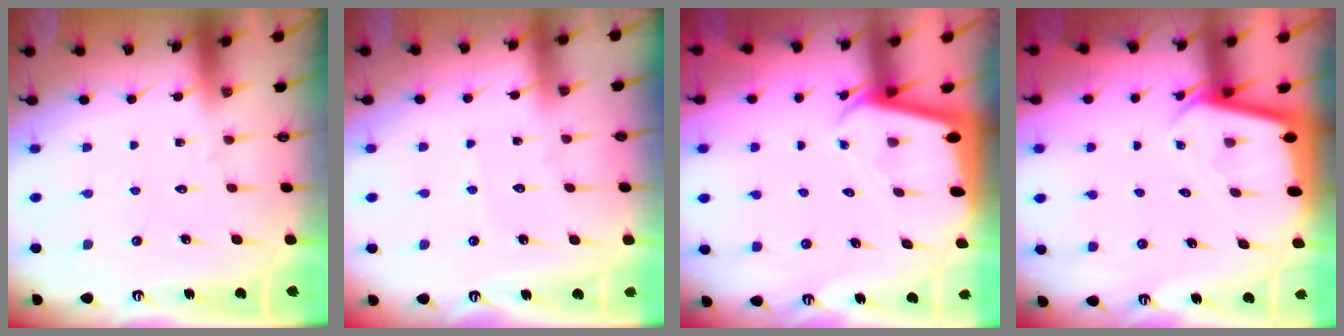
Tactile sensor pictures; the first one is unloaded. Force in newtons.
{"total": 3.5, "press": 3.5, "slide": 0.4}
{"total": 2.1, "press": 2.1, "slide": 0.1}
{"total": 2.4, "press": 2.4, "slide": 0.1}